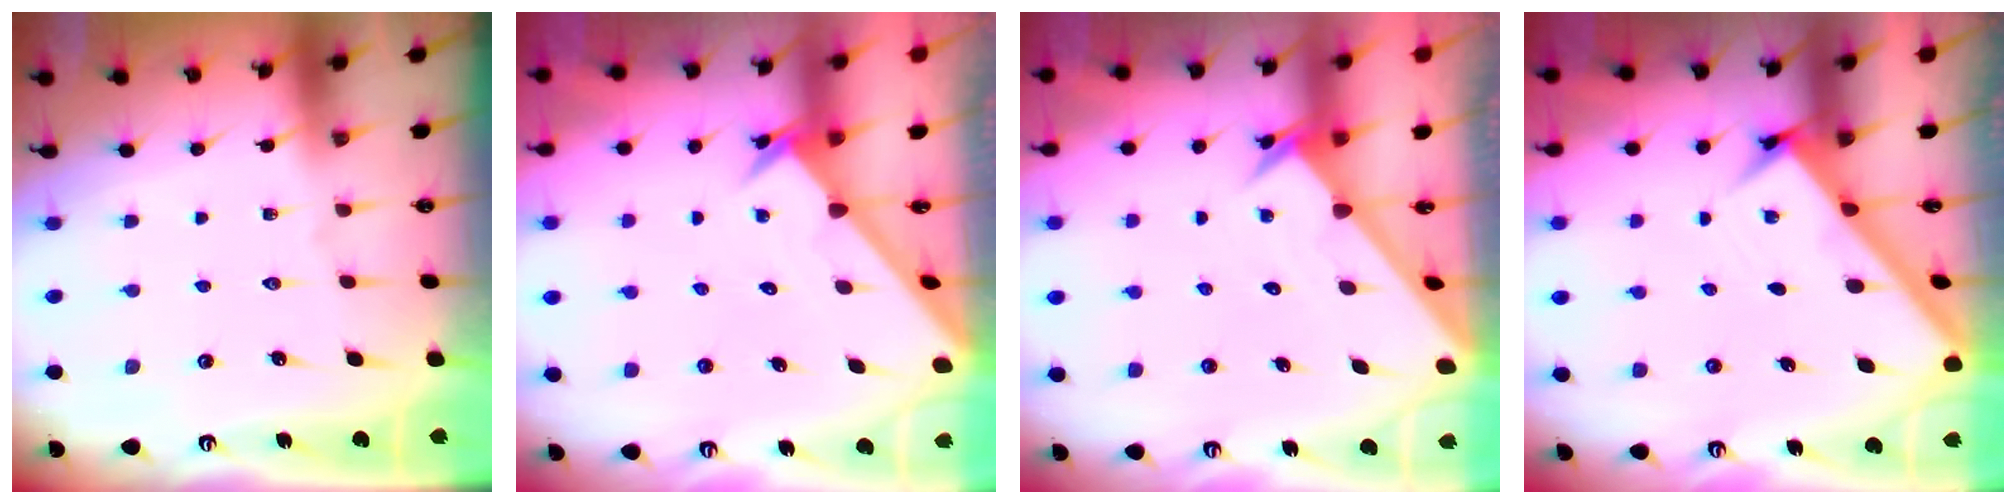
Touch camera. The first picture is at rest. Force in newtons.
{"total": 2.4, "press": 2.4, "slide": 0.2}
{"total": 2.3, "press": 2.3, "slide": 0.2}
{"total": 3.0, "press": 2.9, "slide": 0.4}